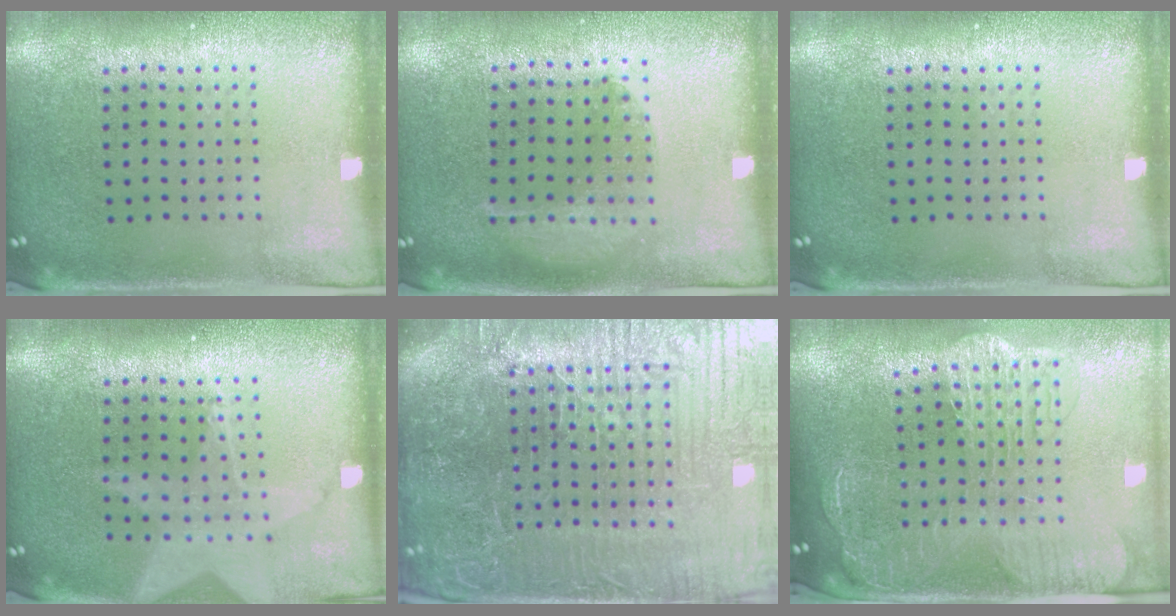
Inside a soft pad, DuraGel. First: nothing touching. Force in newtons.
{"total": 1.1, "press": 1.1, "slide": 0.2}
{"total": 0.0}
{"total": 1.8, "press": 1.5, "slide": 1.0}
{"total": 7.3, "press": 6.4, "slide": 3.4}
{"total": 3.1, "press": 2.6, "slide": 1.8}